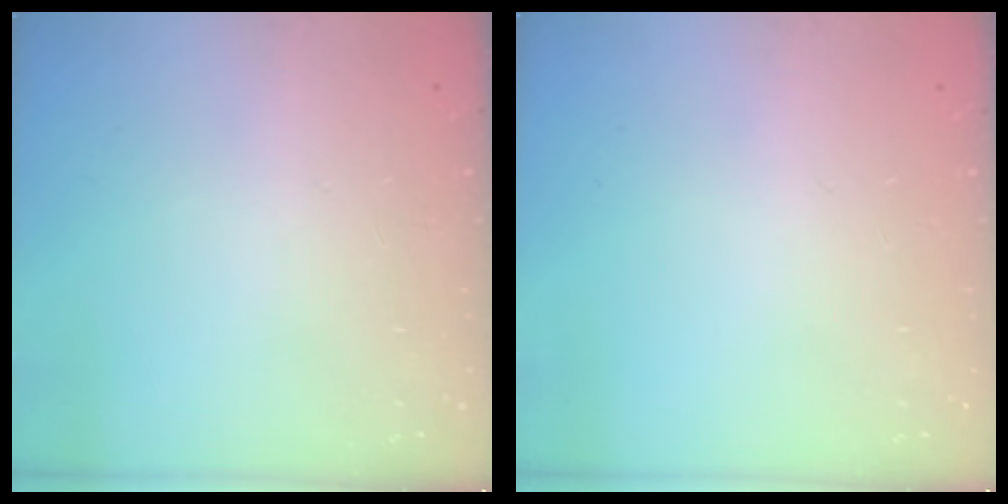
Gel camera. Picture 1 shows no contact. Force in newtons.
{"total": 0.0}